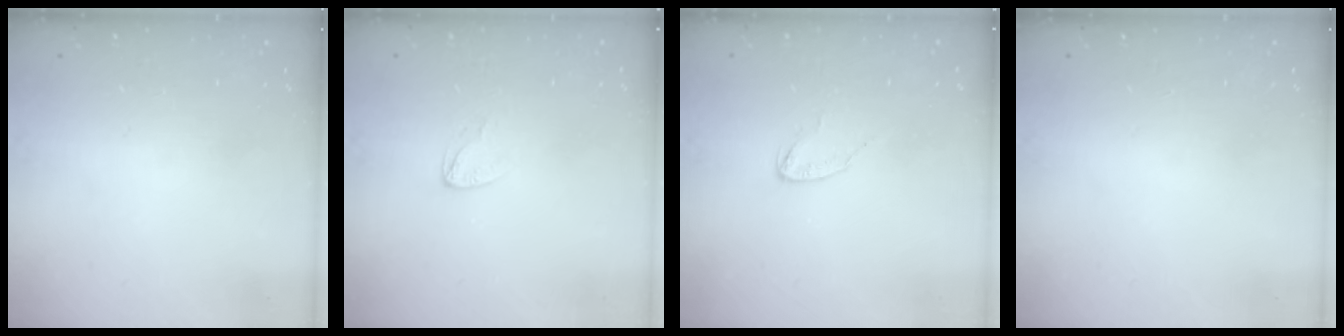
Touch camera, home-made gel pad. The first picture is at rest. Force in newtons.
{"total": 2.7, "press": 2.7, "slide": 0.2}
{"total": 3.5, "press": 3.5, "slide": 0.3}
{"total": 0.0}